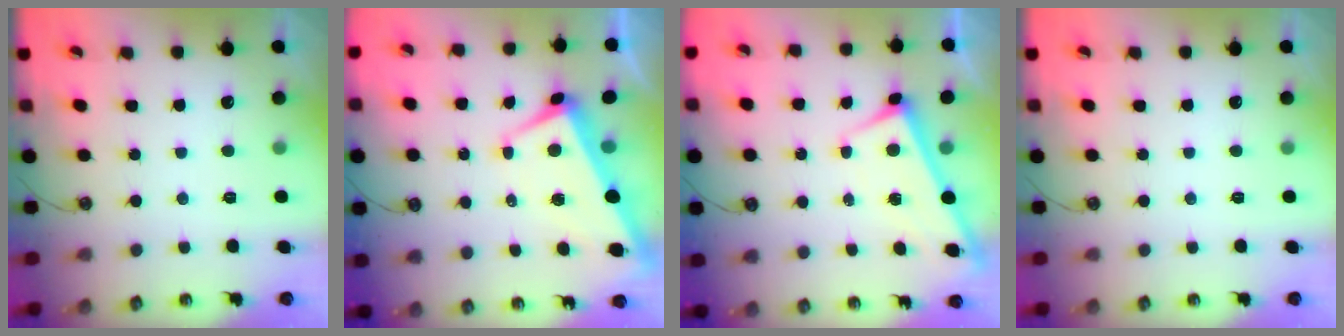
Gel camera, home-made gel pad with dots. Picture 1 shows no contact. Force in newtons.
{"total": 1.2, "press": 0.6, "slide": 1.0}
{"total": 2.8, "press": 2.8, "slide": 0.3}
{"total": 0.0}